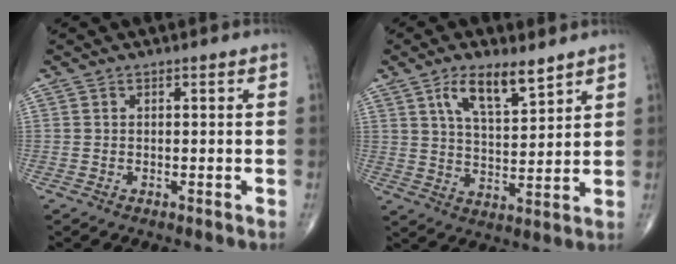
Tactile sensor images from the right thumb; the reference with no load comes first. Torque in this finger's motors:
{"motor_torque": [-0.45, 0.57, 0.42, -0.04, 0.14]}